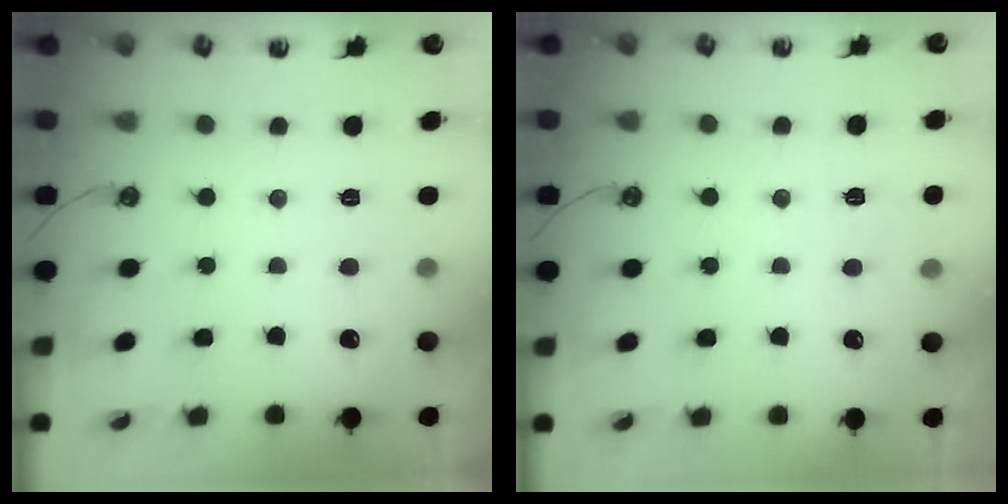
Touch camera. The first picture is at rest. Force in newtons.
{"total": 2.5, "press": 2.4, "slide": 0.4}